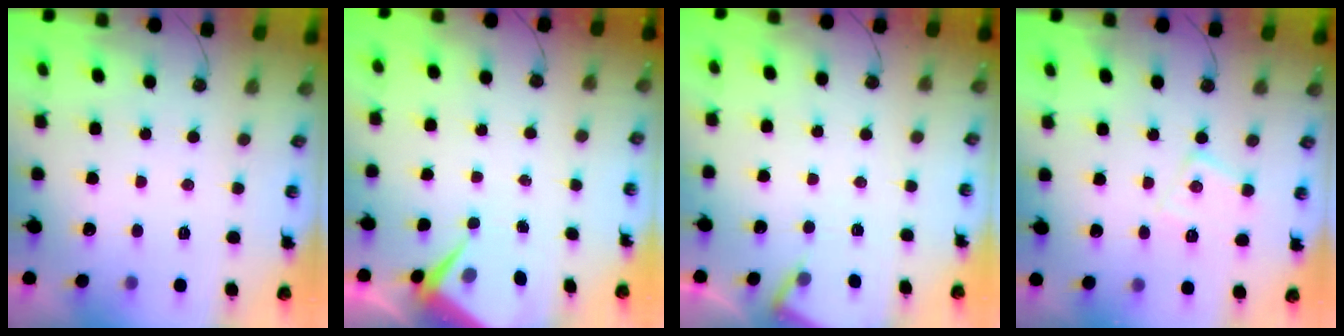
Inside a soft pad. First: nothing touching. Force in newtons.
{"total": 6.2, "press": 6.1, "slide": 0.7}
{"total": 4.7, "press": 4.6, "slide": 0.6}
{"total": 10.6, "press": 10.6, "slide": 0.7}